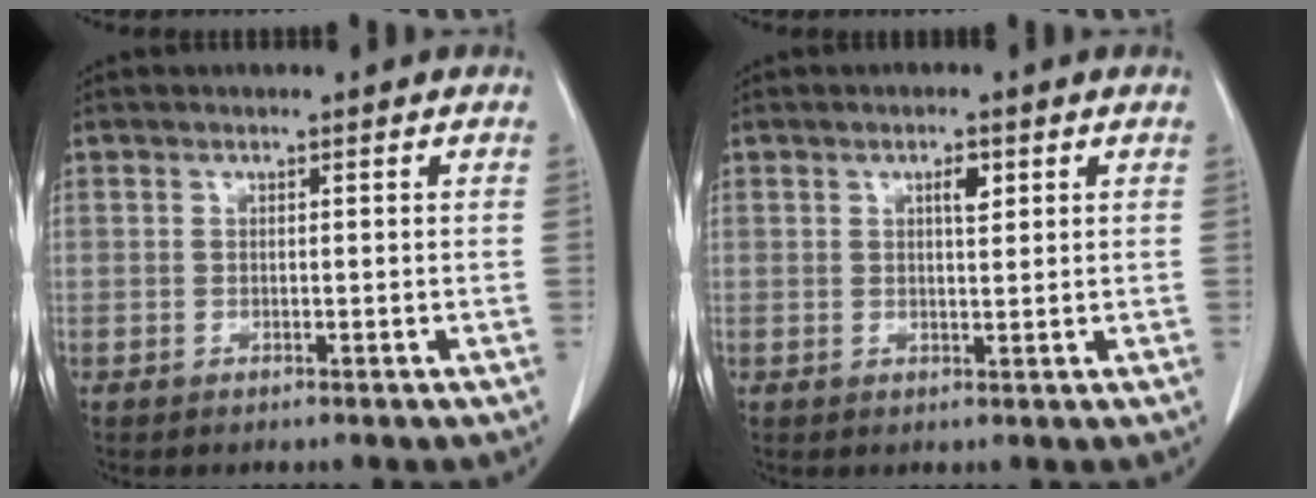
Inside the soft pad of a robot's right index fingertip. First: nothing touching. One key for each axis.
{"total": 2.2, "fx": 1.0, "fy": 0.7, "fz": 1.9, "tx": -0.033, "ty": -0.001, "tz": 0.015}